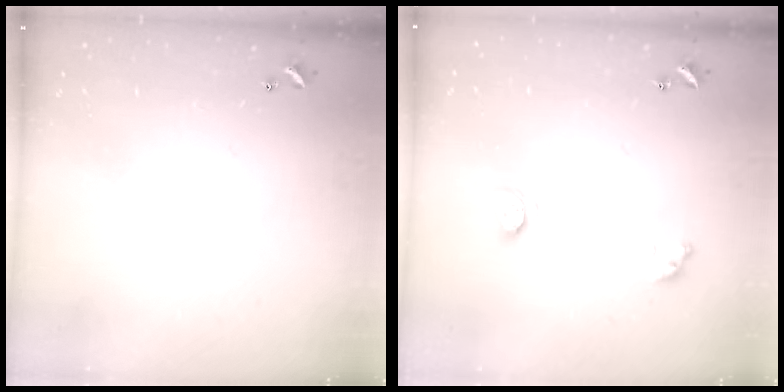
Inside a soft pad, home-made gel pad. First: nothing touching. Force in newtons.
{"total": 2.7, "press": 2.7, "slide": 0.5}